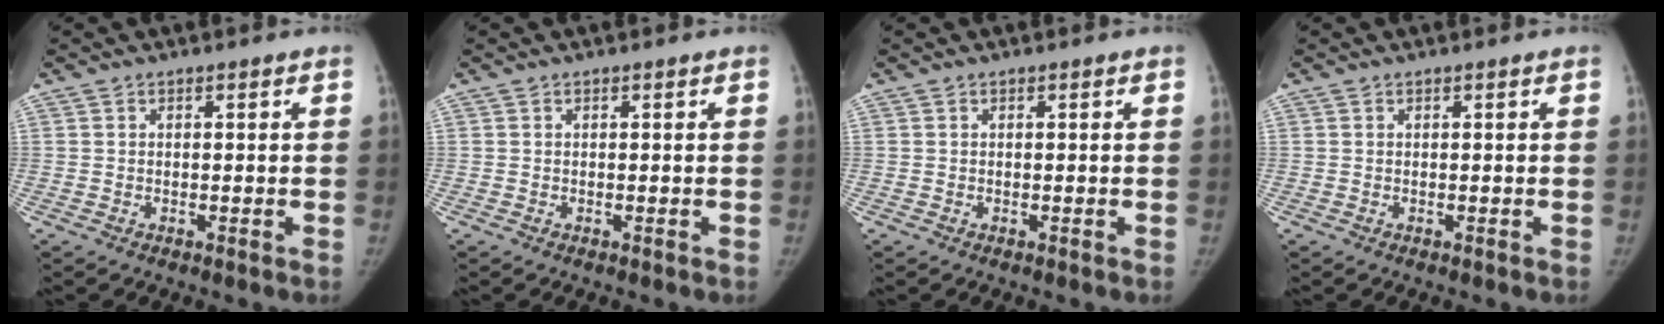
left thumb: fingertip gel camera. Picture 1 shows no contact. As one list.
[{"total": 0.0}, {"total": 0.0}, {"total": 0.0}]